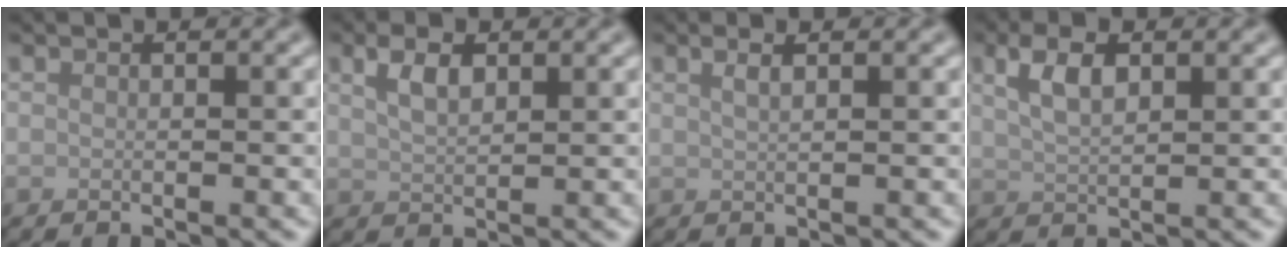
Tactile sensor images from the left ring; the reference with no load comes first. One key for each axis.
{"total": 2.8, "fx": 1.3, "fy": 1.3, "fz": 2.1, "tx": -0.047, "ty": 0.005, "tz": 0.027}
{"total": 1.7, "fx": 0.9, "fy": 0.7, "fz": 1.3, "tx": -0.015, "ty": 0.003, "tz": 0.009}
{"total": 3.5, "fx": 1.4, "fy": 1.6, "fz": 2.7, "tx": -0.060, "ty": 0.008, "tz": 0.028}